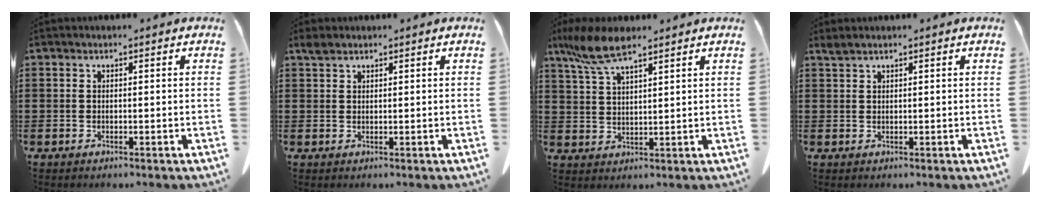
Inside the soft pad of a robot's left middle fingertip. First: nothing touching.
{"total": 1.3, "force": [1.2, 0.5, 0.5], "torque": [-0.013, 0.000, 0.023]}
{"total": 7.0, "force": [5.0, 1.5, 4.7], "torque": [-0.112, -0.007, 0.091]}
{"total": 1.1, "force": [0.9, 0.0, 0.5], "torque": [-0.013, -0.002, 0.019]}